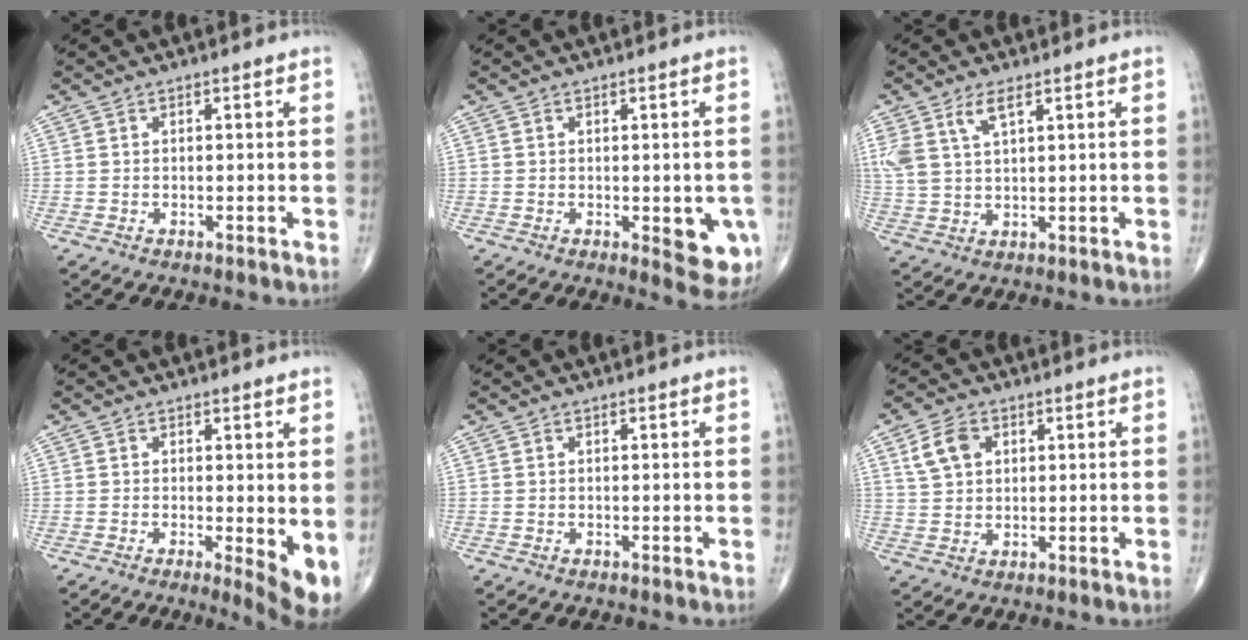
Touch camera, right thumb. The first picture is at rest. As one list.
[{"total": 7.7, "force": [-1.9, 3.1, 6.7], "torque": [-0.056, -0.011, -0.016]}, {"total": 6.8, "force": [3.5, 2.7, 5.1], "torque": [-0.123, -0.005, 0.077]}, {"total": 5.9, "force": [-0.1, 1.7, 5.7], "torque": [-0.076, -0.015, -0.001]}, {"total": 0.0}, {"total": 6.3, "force": [2.4, 4.5, 3.7], "torque": [-0.057, -0.001, 0.046]}]